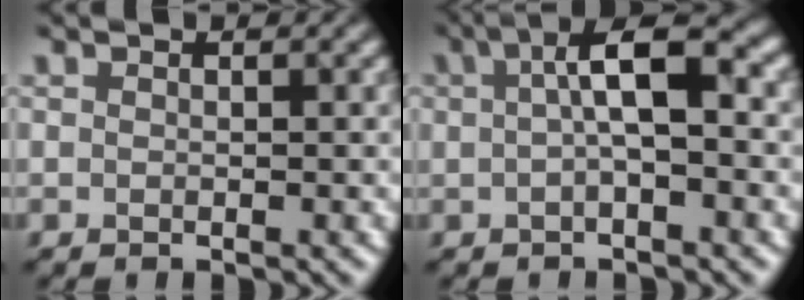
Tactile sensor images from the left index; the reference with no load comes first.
{"total": 5.3, "force": [0.6, 1.9, 4.9], "torque": [-0.088, 0.015, 0.006]}